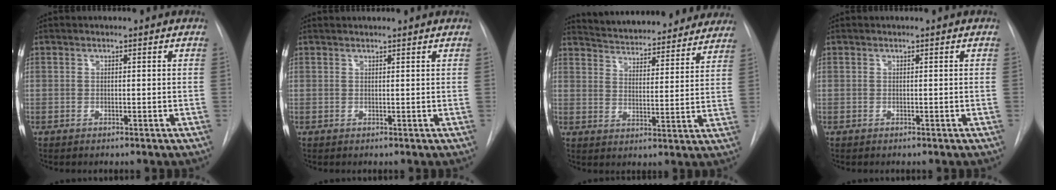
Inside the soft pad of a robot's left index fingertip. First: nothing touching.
{"total": 3.1, "force": [3.0, 0.2, 0.9], "torque": [-0.012, 0.027, 0.037]}
{"total": 23.9, "force": [22.1, 5.4, 7.4], "torque": [-0.117, -0.017, 0.282]}
{"total": 0.0}